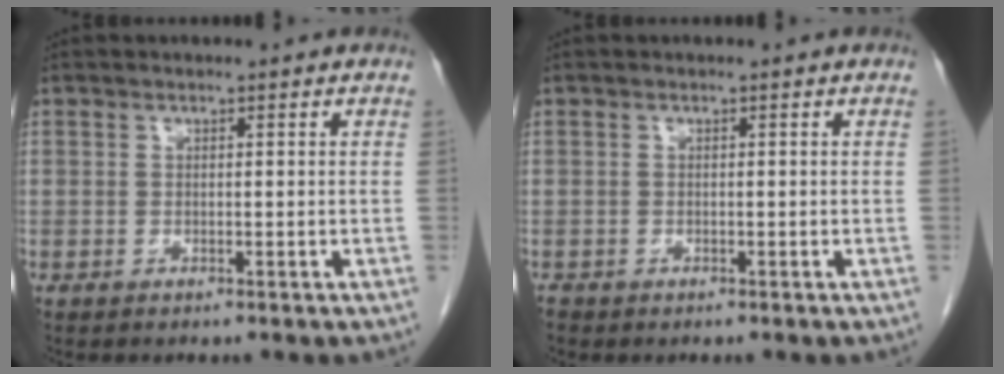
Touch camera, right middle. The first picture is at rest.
{"total": 0.9, "force": [-0.7, 0.5, 0.1], "torque": [-0.005, 0.000, -0.011]}